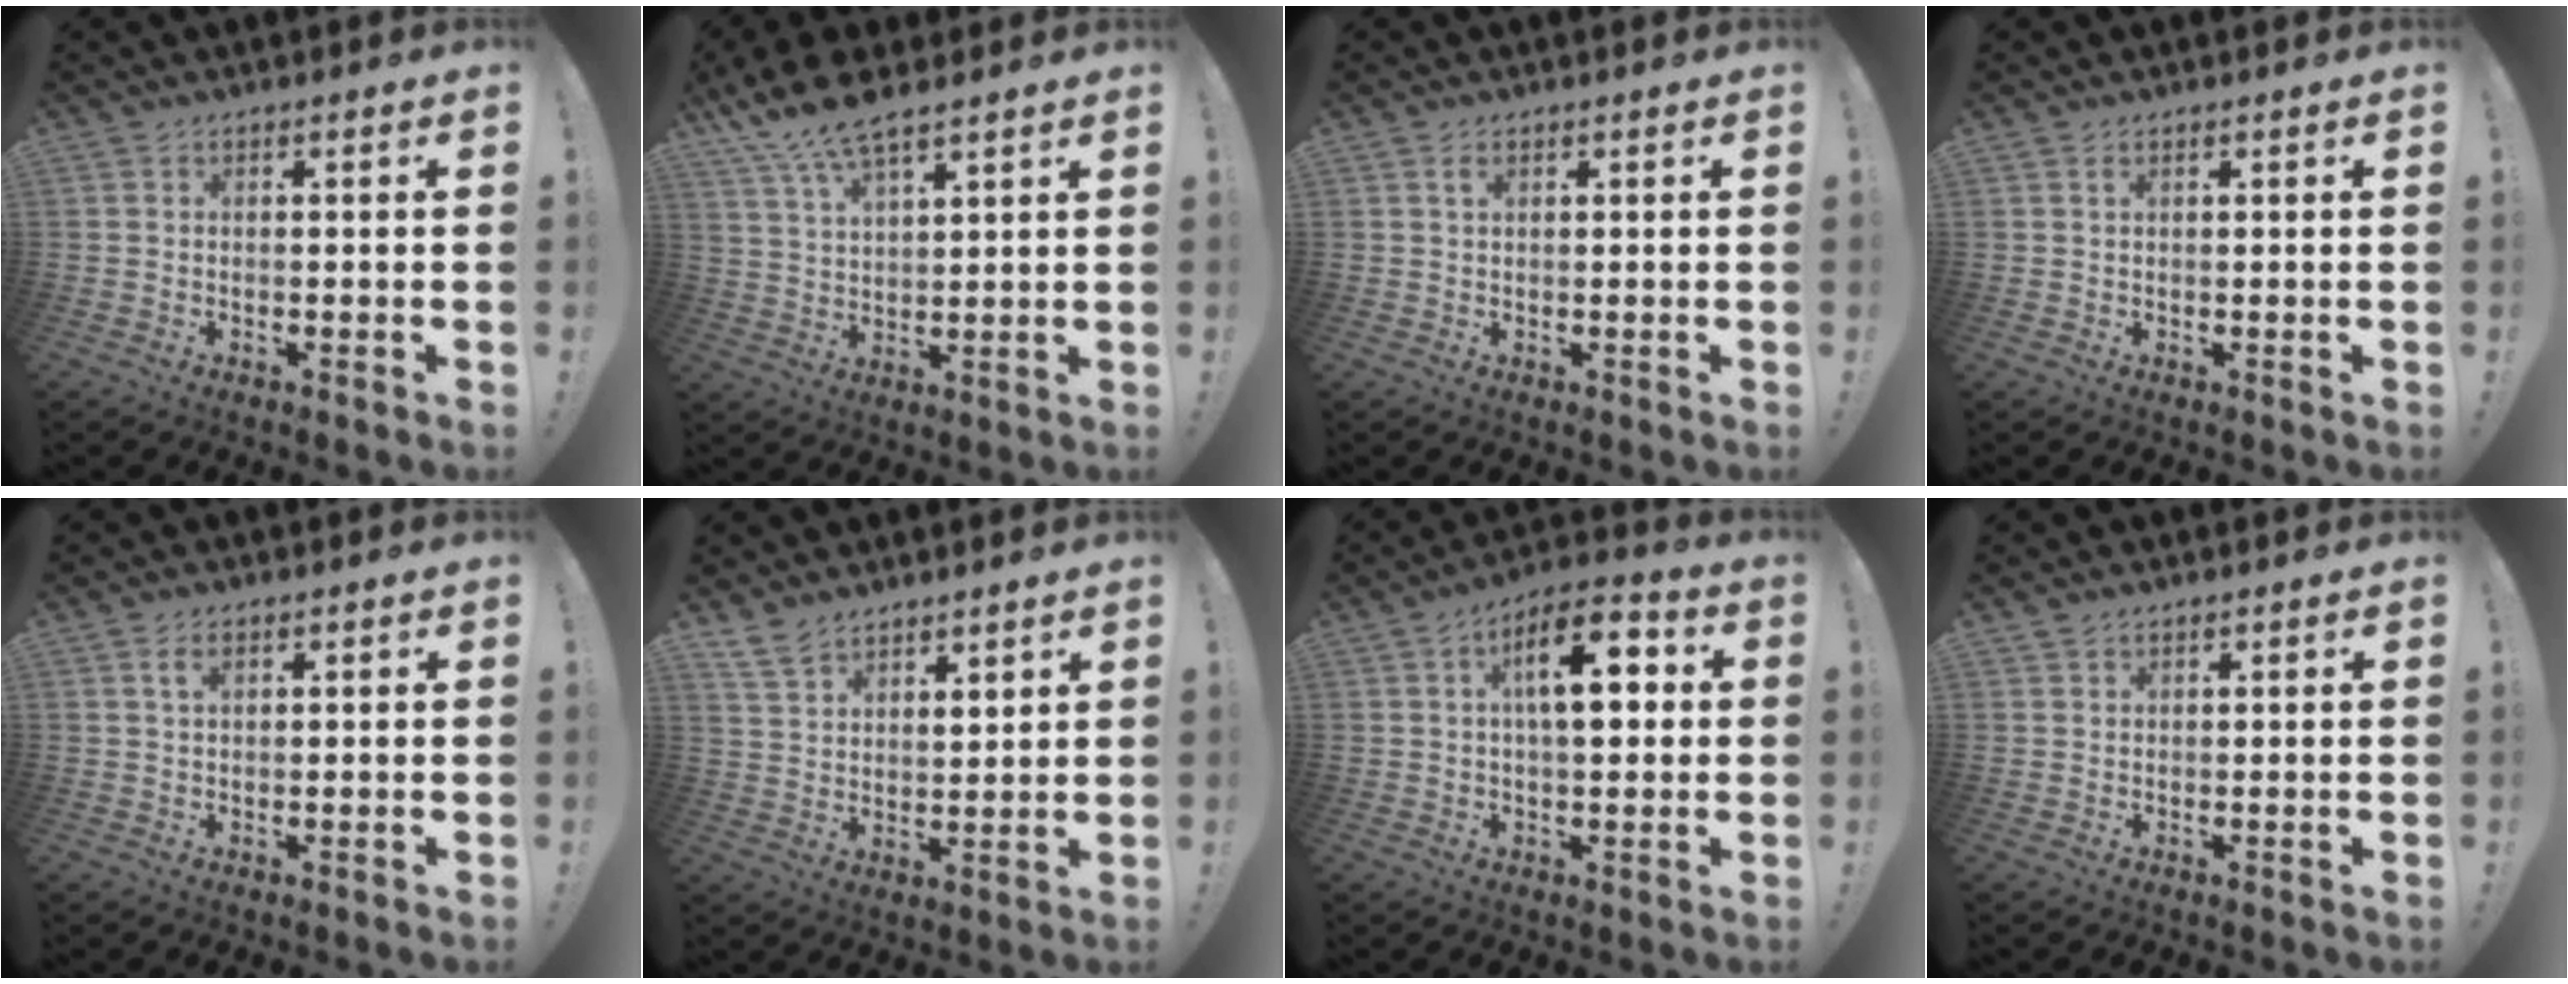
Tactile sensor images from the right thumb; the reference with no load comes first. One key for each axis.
{"total": 9.3, "fx": 7.5, "fy": 2.2, "fz": 5.1, "tx": -0.105, "ty": -0.035, "tz": 0.141}
{"total": 1.5, "fx": 0.7, "fy": 0.6, "fz": 1.2, "tx": -0.017, "ty": -0.002, "tz": 0.010}
{"total": 0.8, "fx": 0.4, "fy": 0.2, "fz": 0.7, "tx": -0.015, "ty": 0.001, "tz": 0.007}
{"total": 2.4, "fx": 1.1, "fy": 1.0, "fz": 1.8, "tx": -0.031, "ty": -0.002, "tz": 0.017}
{"total": 7.7, "fx": 6.6, "fy": 3.2, "fz": 2.1, "tx": -0.059, "ty": -0.036, "tz": 0.130}
{"total": 13.3, "fx": 2.9, "fy": 5.8, "fz": 11.6, "tx": -0.182, "ty": 0.011, "tz": 0.047}
{"total": 1.1, "fx": 0.9, "fy": 0.5, "fz": 0.4, "tx": -0.008, "ty": 0.000, "tz": 0.018}